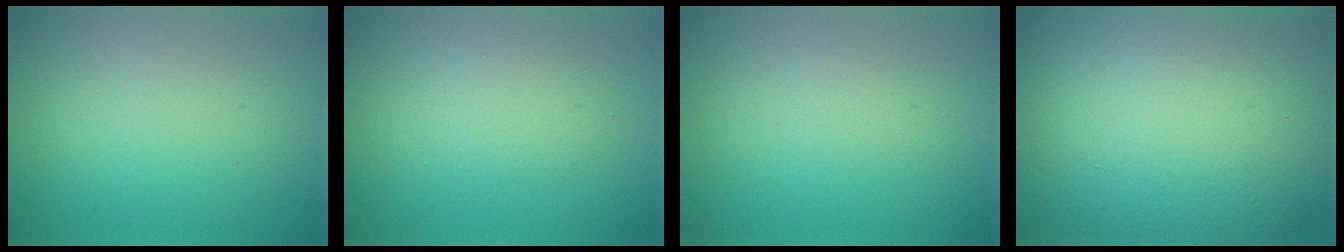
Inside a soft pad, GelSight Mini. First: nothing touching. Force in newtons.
{"total": 1.9, "press": 1.9, "slide": 0.0}
{"total": 0.7, "press": 0.7, "slide": 0.1}
{"total": 19.2, "press": 19.1, "slide": 0.9}